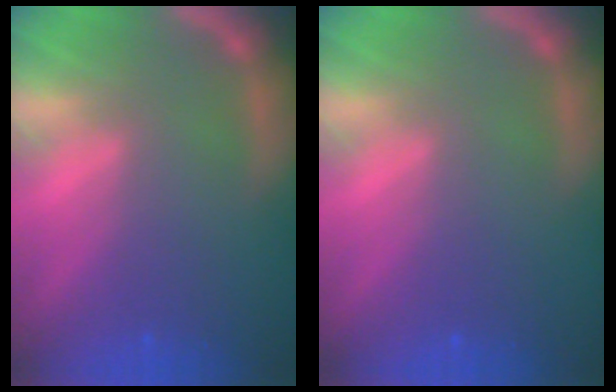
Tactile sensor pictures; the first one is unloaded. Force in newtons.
{"total": 0.0}